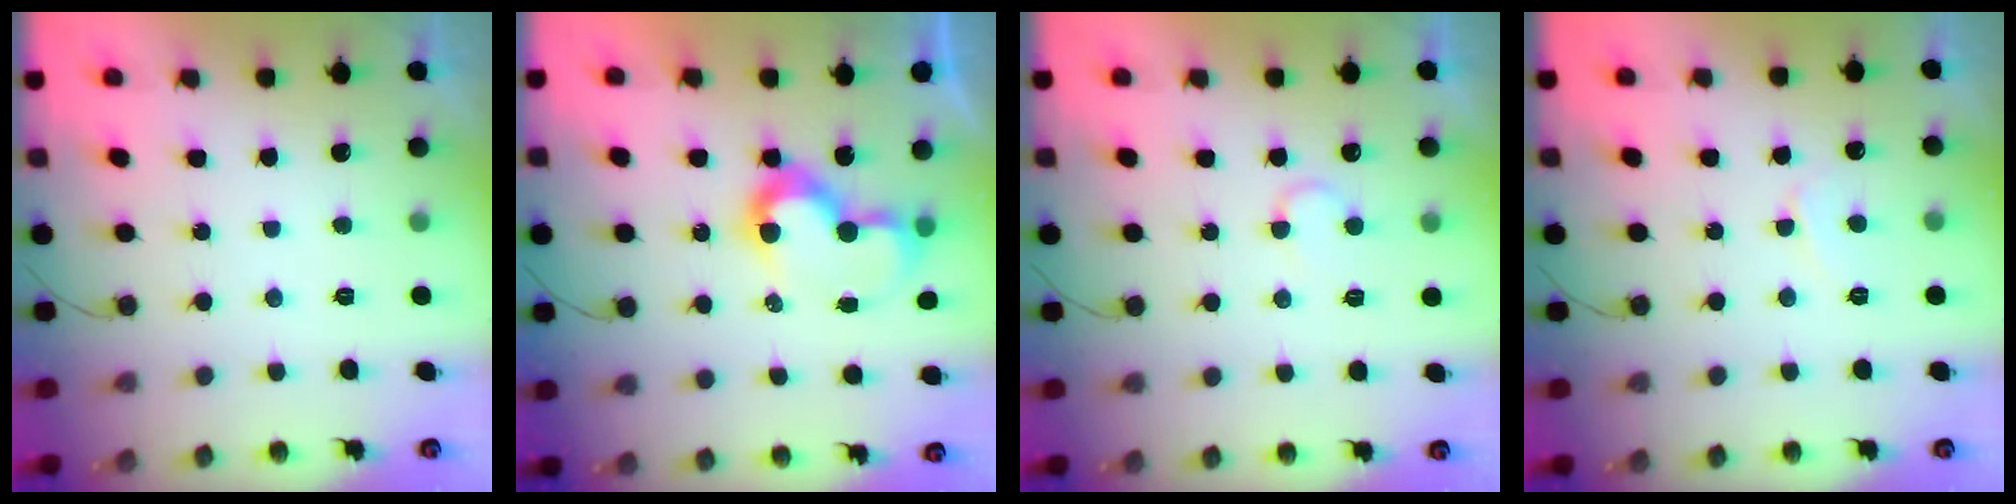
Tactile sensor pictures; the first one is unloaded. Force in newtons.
{"total": 10.0, "press": 10.0, "slide": 0.3}
{"total": 4.3, "press": 4.2, "slide": 0.4}
{"total": 3.9, "press": 3.8, "slide": 0.4}